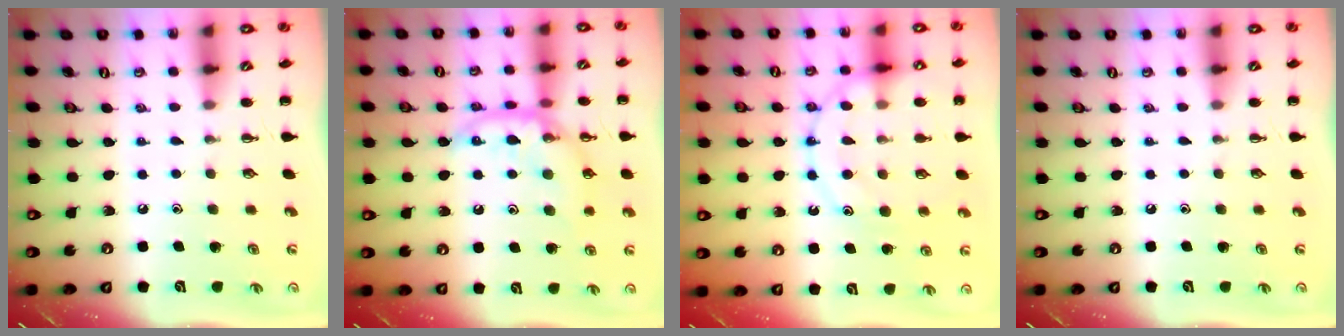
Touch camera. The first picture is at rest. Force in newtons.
{"total": 14.8, "press": 14.7, "slide": 1.3}
{"total": 13.5, "press": 13.4, "slide": 0.9}
{"total": 0.0}